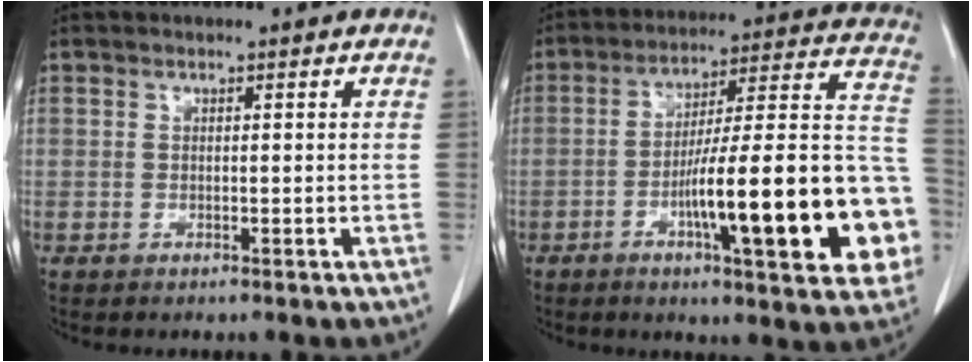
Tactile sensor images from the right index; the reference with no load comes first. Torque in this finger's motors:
{"motor_torque": [1.39, -0.75, 0.55, 0.21]}